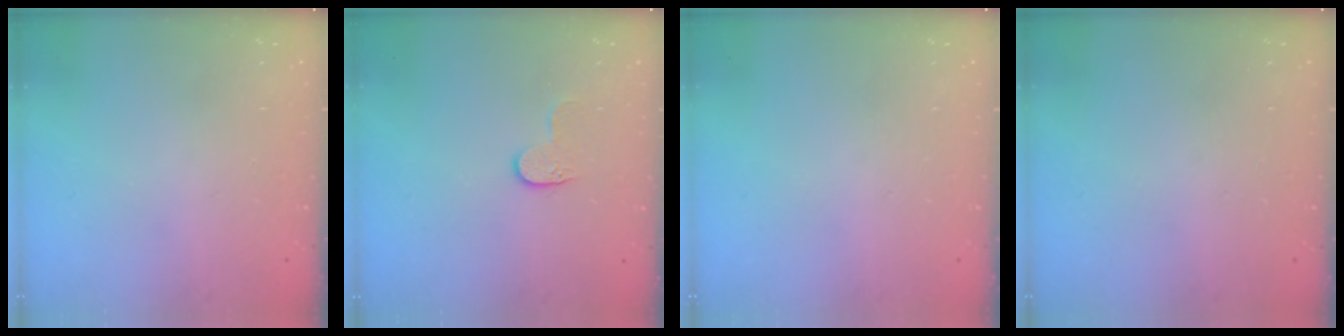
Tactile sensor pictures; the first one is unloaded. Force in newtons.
{"total": 4.6, "press": 4.6, "slide": 0.3}
{"total": 0.0}
{"total": 0.0}